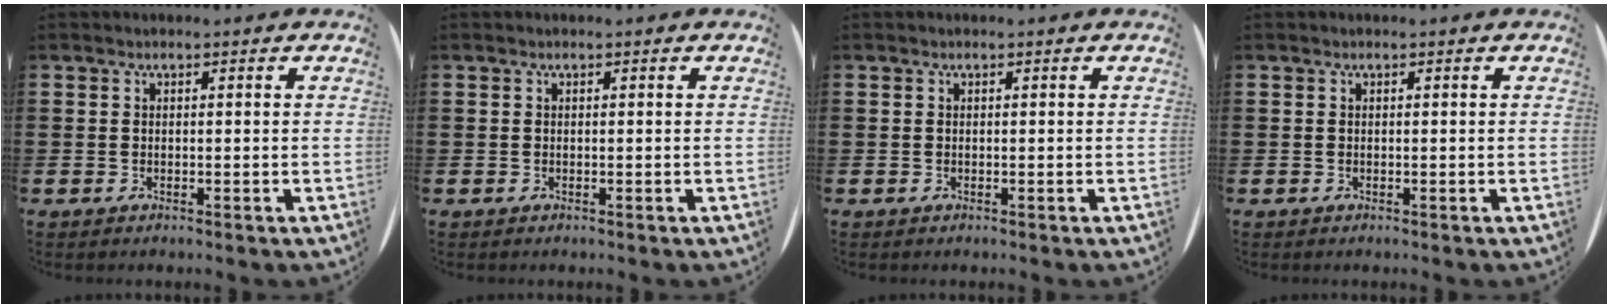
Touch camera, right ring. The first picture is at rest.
{"total": 0.0}
{"total": 0.0}
{"total": 0.0}